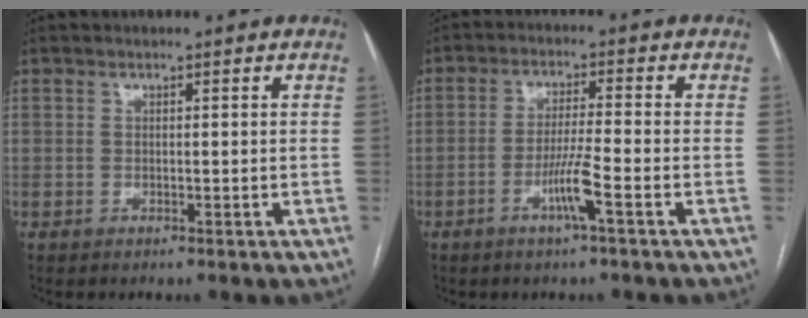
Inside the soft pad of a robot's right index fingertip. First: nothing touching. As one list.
[{"total": 5.6, "force": [-2.5, -0.6, 4.9], "torque": [-0.096, -0.008, -0.050]}]